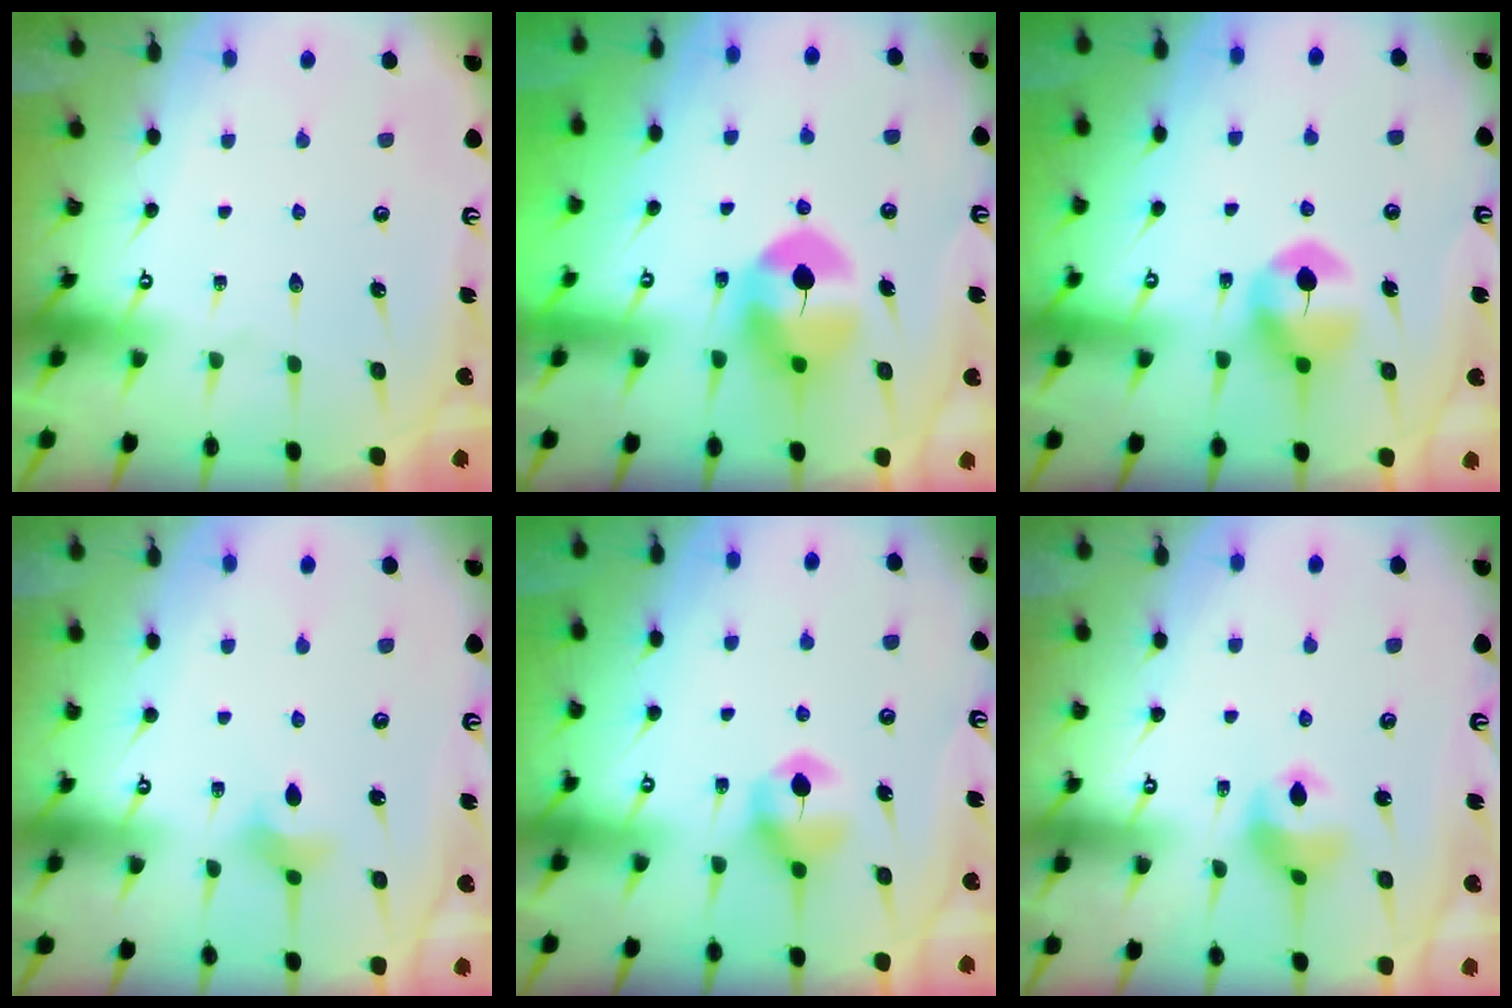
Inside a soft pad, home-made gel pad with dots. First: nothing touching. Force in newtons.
{"total": 8.3, "press": 8.2, "slide": 0.8}
{"total": 8.1, "press": 8.1, "slide": 0.3}
{"total": 5.1, "press": 5.0, "slide": 0.9}
{"total": 6.9, "press": 6.8, "slide": 0.4}
{"total": 7.7, "press": 7.7, "slide": 0.5}